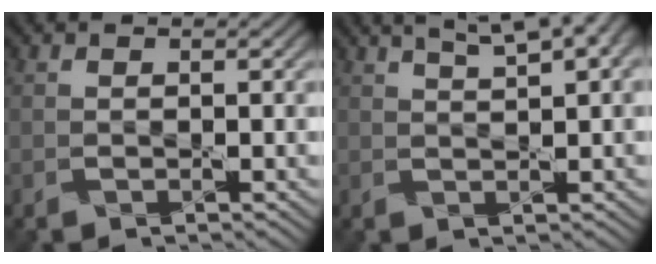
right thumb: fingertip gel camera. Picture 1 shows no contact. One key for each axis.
{"total": 8.2, "fx": 4.8, "fy": 2.2, "fz": 6.2, "tx": -0.086, "ty": 0.029, "tz": 0.053}